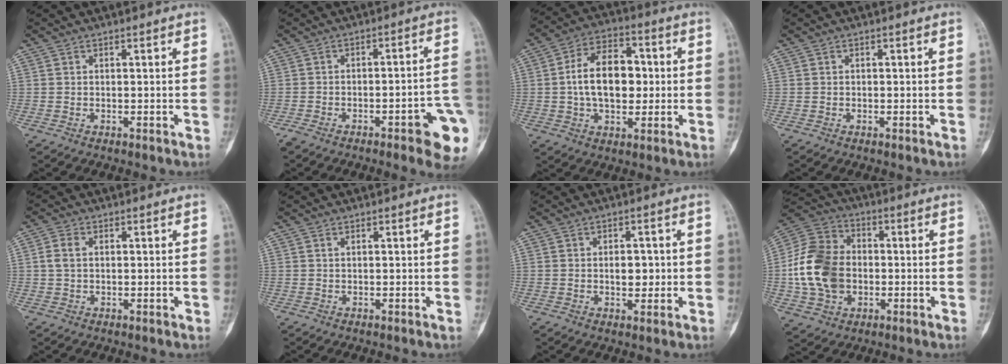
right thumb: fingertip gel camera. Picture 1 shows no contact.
{"total": 12.9, "force": [-5.6, 2.6, 11.3], "torque": [-0.115, 0.037, -0.063]}
{"total": 13.8, "force": [0.5, 8.5, 10.9], "torque": [-0.160, 0.018, 0.004]}
{"total": 0.0}
{"total": 3.0, "force": [0.4, 2.1, 2.1], "torque": [-0.048, 0.006, 0.008]}
{"total": 1.6, "force": [0.4, 0.2, -1.5], "torque": [0.021, 0.003, 0.007]}
{"total": 3.7, "force": [0.1, 2.3, 2.9], "torque": [-0.025, 0.000, 0.002]}
{"total": 16.0, "force": [-1.3, 12.1, 10.4], "torque": [-0.186, 0.023, -0.025]}